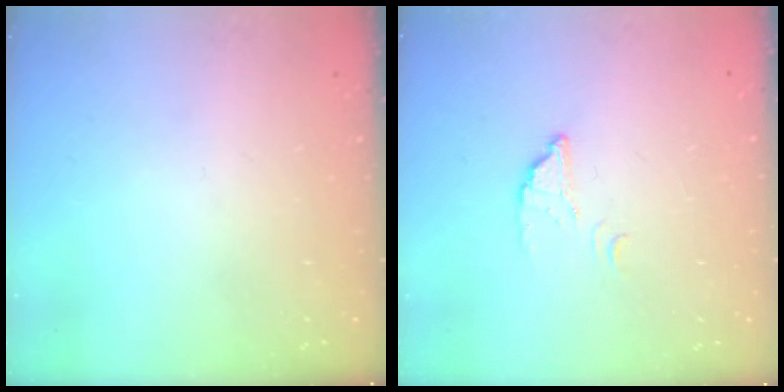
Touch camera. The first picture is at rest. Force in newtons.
{"total": 3.0, "press": 3.0, "slide": 0.2}